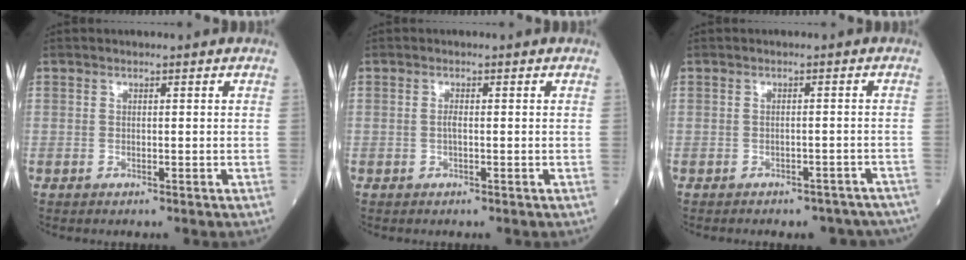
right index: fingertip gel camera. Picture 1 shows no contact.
{"total": 0.8, "force": [-0.2, 0.1, 0.8], "torque": [-0.019, 0.000, -0.004]}
{"total": 9.9, "force": [-8.7, 3.8, 2.8], "torque": [-0.032, 0.005, -0.084]}